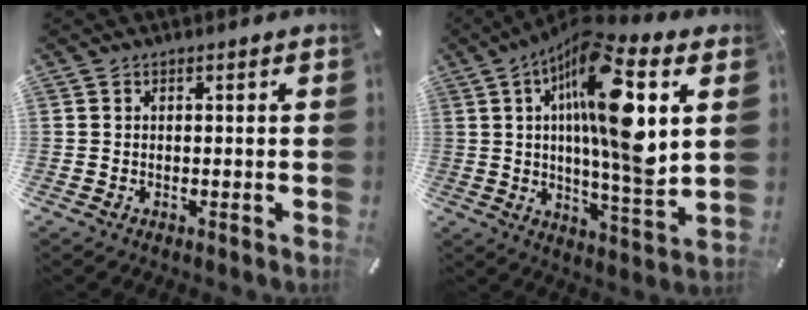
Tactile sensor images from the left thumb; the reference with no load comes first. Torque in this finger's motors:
{"motor_torque": [2.40, 2.61, 2.75, -0.02, 0.54]}